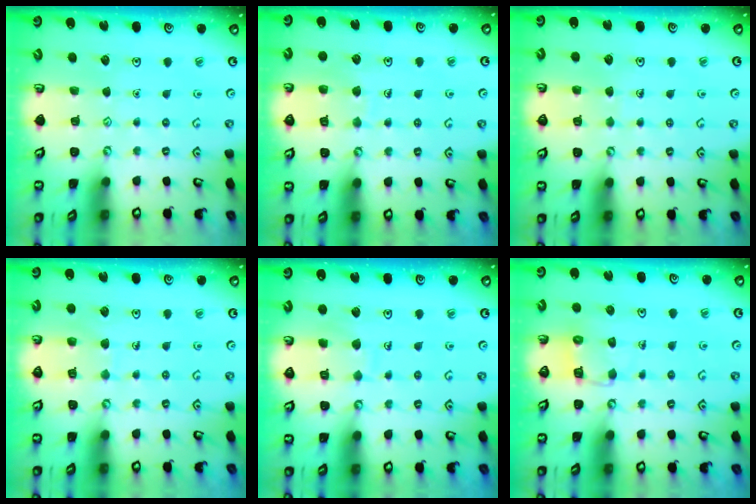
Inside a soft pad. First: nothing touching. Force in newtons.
{"total": 7.8, "press": 7.7, "slide": 0.5}
{"total": 3.8, "press": 3.8, "slide": 0.3}
{"total": 5.1, "press": 5.0, "slide": 0.4}
{"total": 7.0, "press": 7.0, "slide": 0.7}
{"total": 7.2, "press": 7.1, "slide": 0.4}